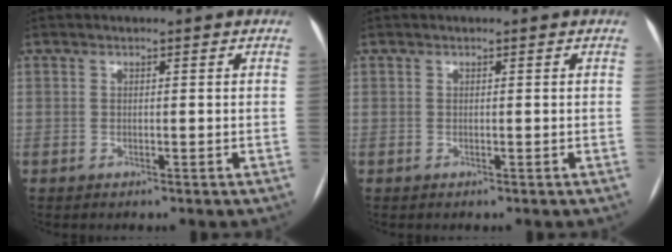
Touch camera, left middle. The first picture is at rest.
{"total": 0.0}